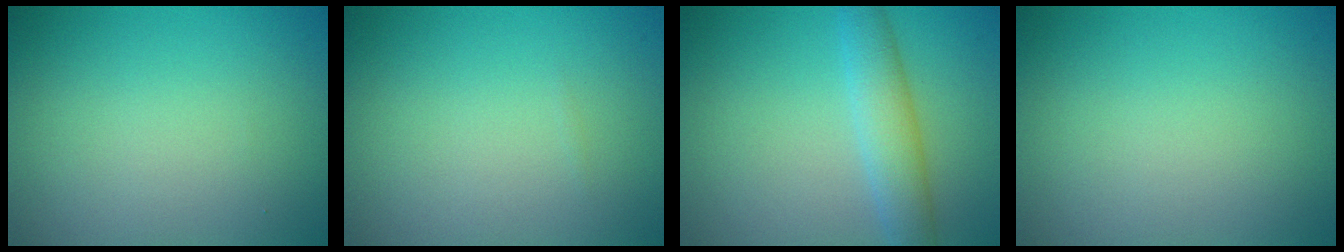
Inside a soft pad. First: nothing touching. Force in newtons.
{"total": 0.0}
{"total": 3.9, "press": 3.9, "slide": 0.1}
{"total": 0.0}